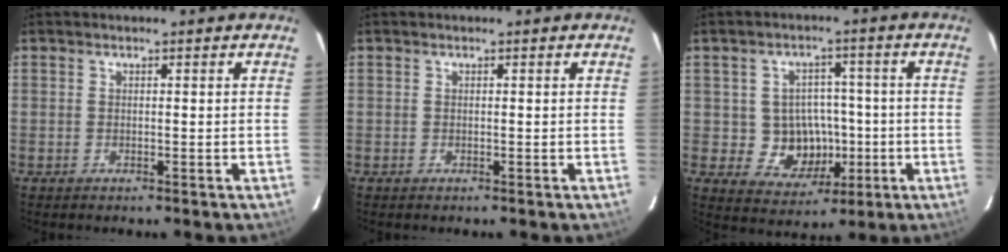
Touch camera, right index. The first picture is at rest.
{"total": 0.0}
{"total": 8.6, "force": [-1.3, 7.9, 3.2], "torque": [-0.072, 0.014, 0.000]}